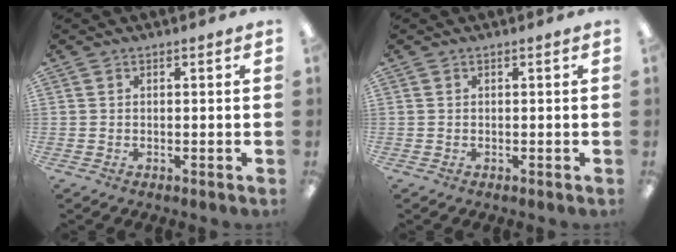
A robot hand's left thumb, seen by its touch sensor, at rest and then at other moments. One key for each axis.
{"total": 0.0}